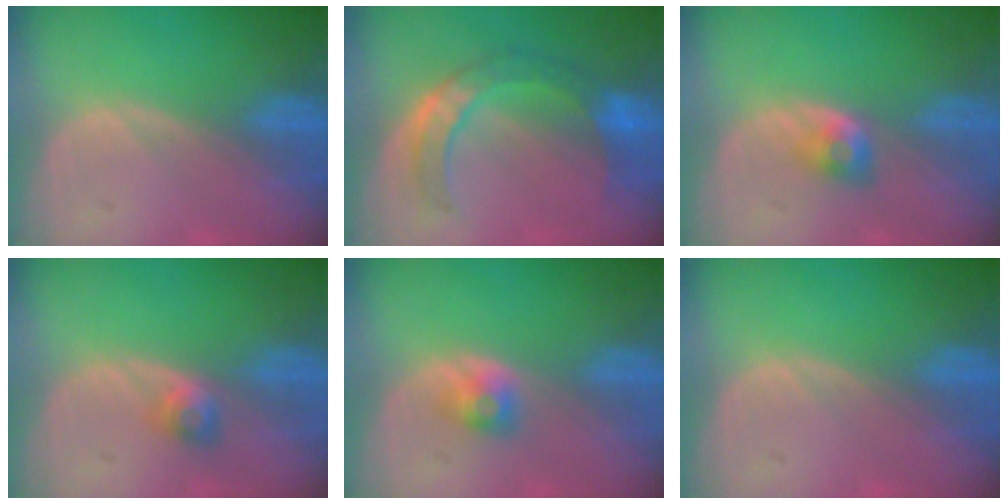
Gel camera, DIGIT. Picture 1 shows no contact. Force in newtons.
{"total": 7.5, "press": 7.3, "slide": 1.7}
{"total": 2.8, "press": 2.4, "slide": 1.4}
{"total": 2.6, "press": 2.3, "slide": 1.2}
{"total": 2.6, "press": 2.3, "slide": 1.2}
{"total": 0.0}